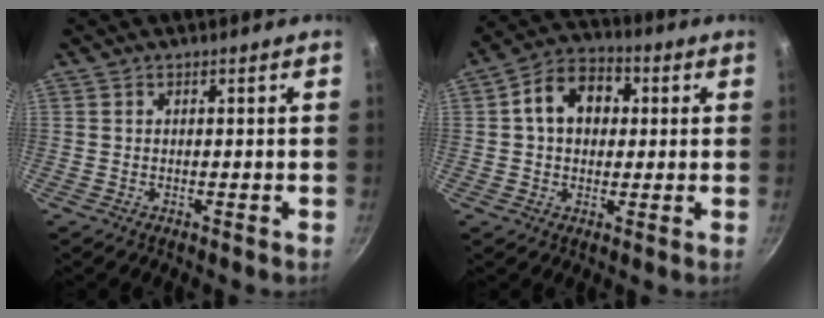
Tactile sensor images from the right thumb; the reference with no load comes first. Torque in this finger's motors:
{"motor_torque": [-0.93, 1.06, 0.74, -0.54, 0.34]}